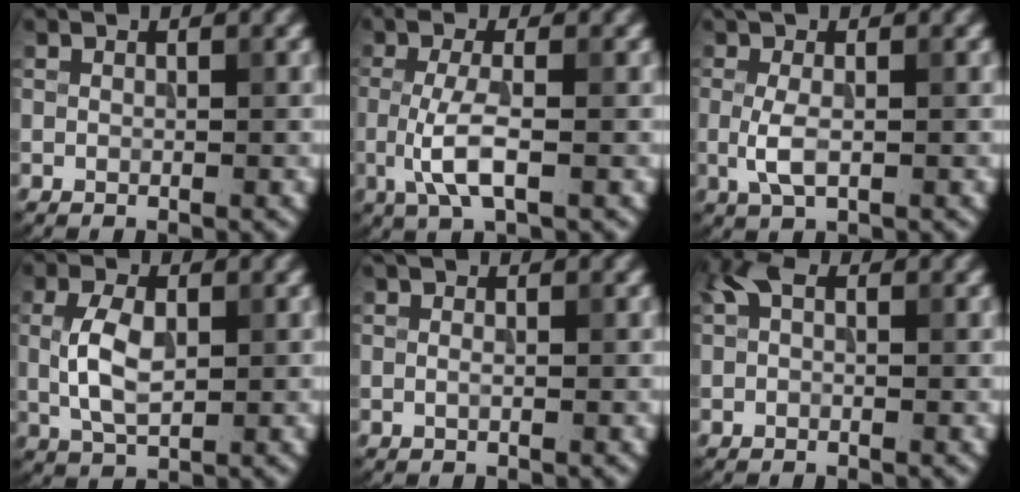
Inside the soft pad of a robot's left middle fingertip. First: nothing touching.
{"total": 4.1, "force": [-0.7, 1.1, 3.8], "torque": [-0.083, -0.005, -0.019]}
{"total": 2.6, "force": [-0.1, 0.9, 2.5], "torque": [-0.058, -0.001, -0.003]}
{"total": 4.3, "force": [0.2, 2.3, 3.6], "torque": [-0.082, 0.004, 0.006]}
{"total": 0.7, "force": [0.1, 0.2, 0.7], "torque": [-0.017, 0.000, -0.001]}
{"total": 1.6, "force": [0.3, 0.9, 1.3], "torque": [-0.024, 0.007, 0.000]}